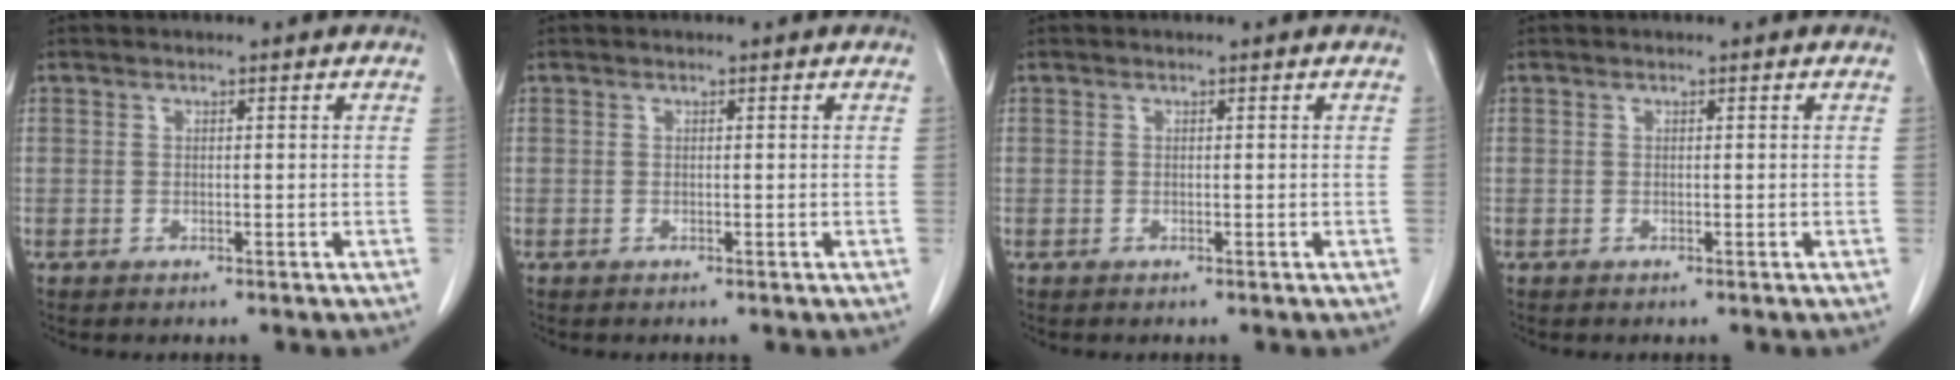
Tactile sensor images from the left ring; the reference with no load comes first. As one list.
[{"total": 0.0}, {"total": 0.0}, {"total": 0.0}]